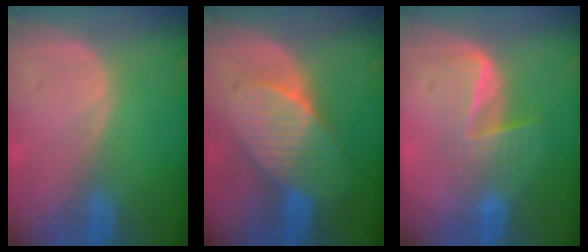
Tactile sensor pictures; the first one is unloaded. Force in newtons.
{"total": 7.4, "press": 7.0, "slide": 2.2}
{"total": 7.1, "press": 5.8, "slide": 4.1}